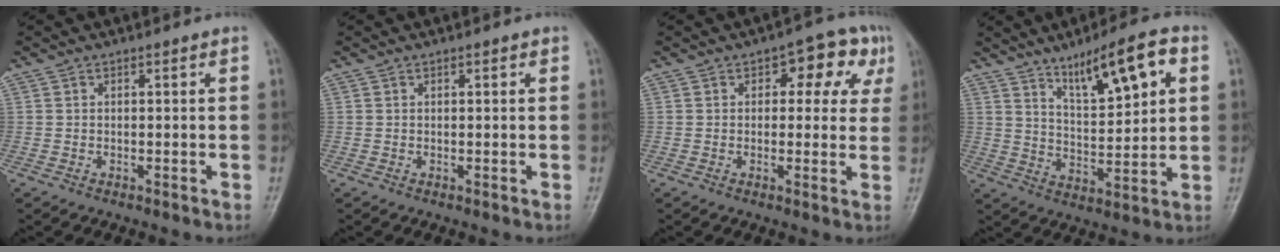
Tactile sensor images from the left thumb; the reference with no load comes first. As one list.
[{"total": 0.6, "force": [0.3, 0.2, 0.4], "torque": [-0.007, 0.000, 0.002]}, {"total": 8.7, "force": [3.0, 5.1, 6.3], "torque": [-0.027, 0.010, 0.026]}, {"total": 12.8, "force": [6.4, 3.6, 10.5], "torque": [-0.151, -0.024, 0.109]}]